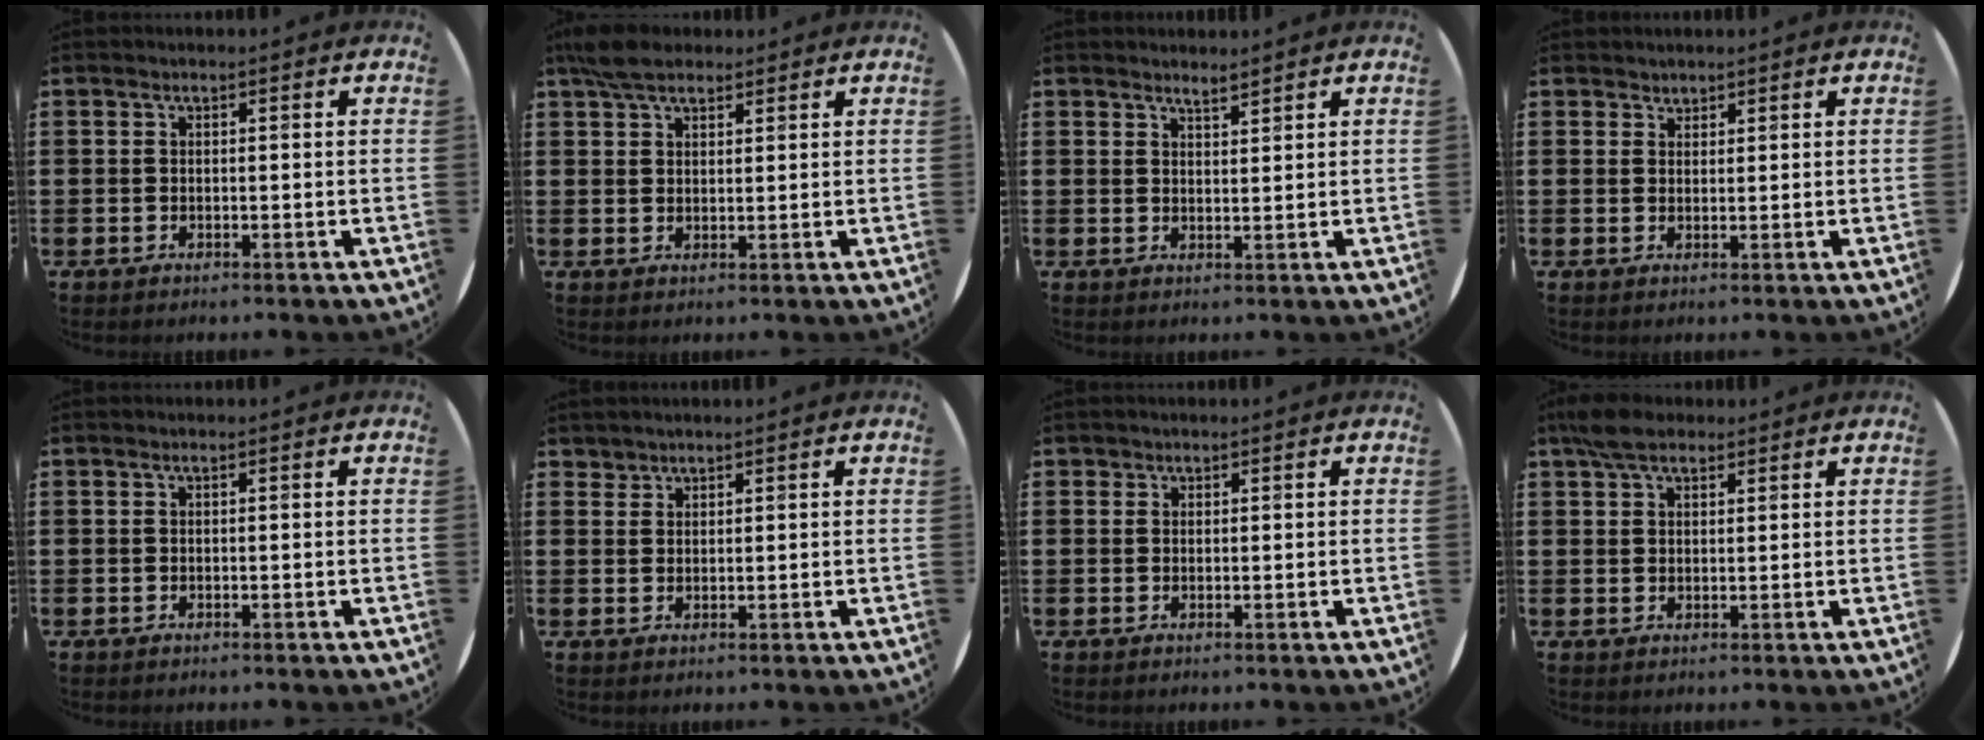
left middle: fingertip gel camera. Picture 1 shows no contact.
{"total": 4.7, "force": [3.9, 1.9, 1.9], "torque": [-0.039, 0.000, 0.072]}
{"total": 2.0, "force": [2.0, -0.1, 0.0], "torque": [-0.002, -0.005, 0.038]}
{"total": 1.4, "force": [1.2, 0.5, -0.2], "torque": [0.004, 0.001, 0.025]}
{"total": 0.0}
{"total": 1.5, "force": [1.4, 0.5, -0.2], "torque": [0.001, 0.001, 0.027]}
{"total": 0.6, "force": [0.5, 0.4, -0.1], "torque": [0.003, 0.004, 0.008]}
{"total": 4.3, "force": [3.2, 1.8, 2.2], "torque": [-0.041, 0.006, 0.058]}